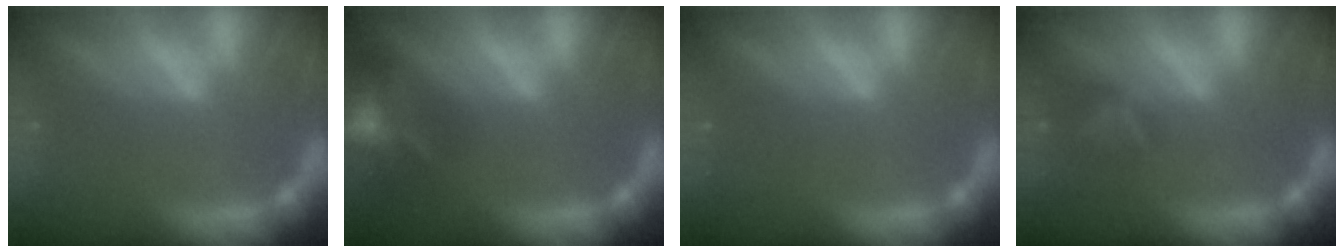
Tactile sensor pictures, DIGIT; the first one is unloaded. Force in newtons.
{"total": 9.5}
{"total": 0.0}
{"total": 2.4}